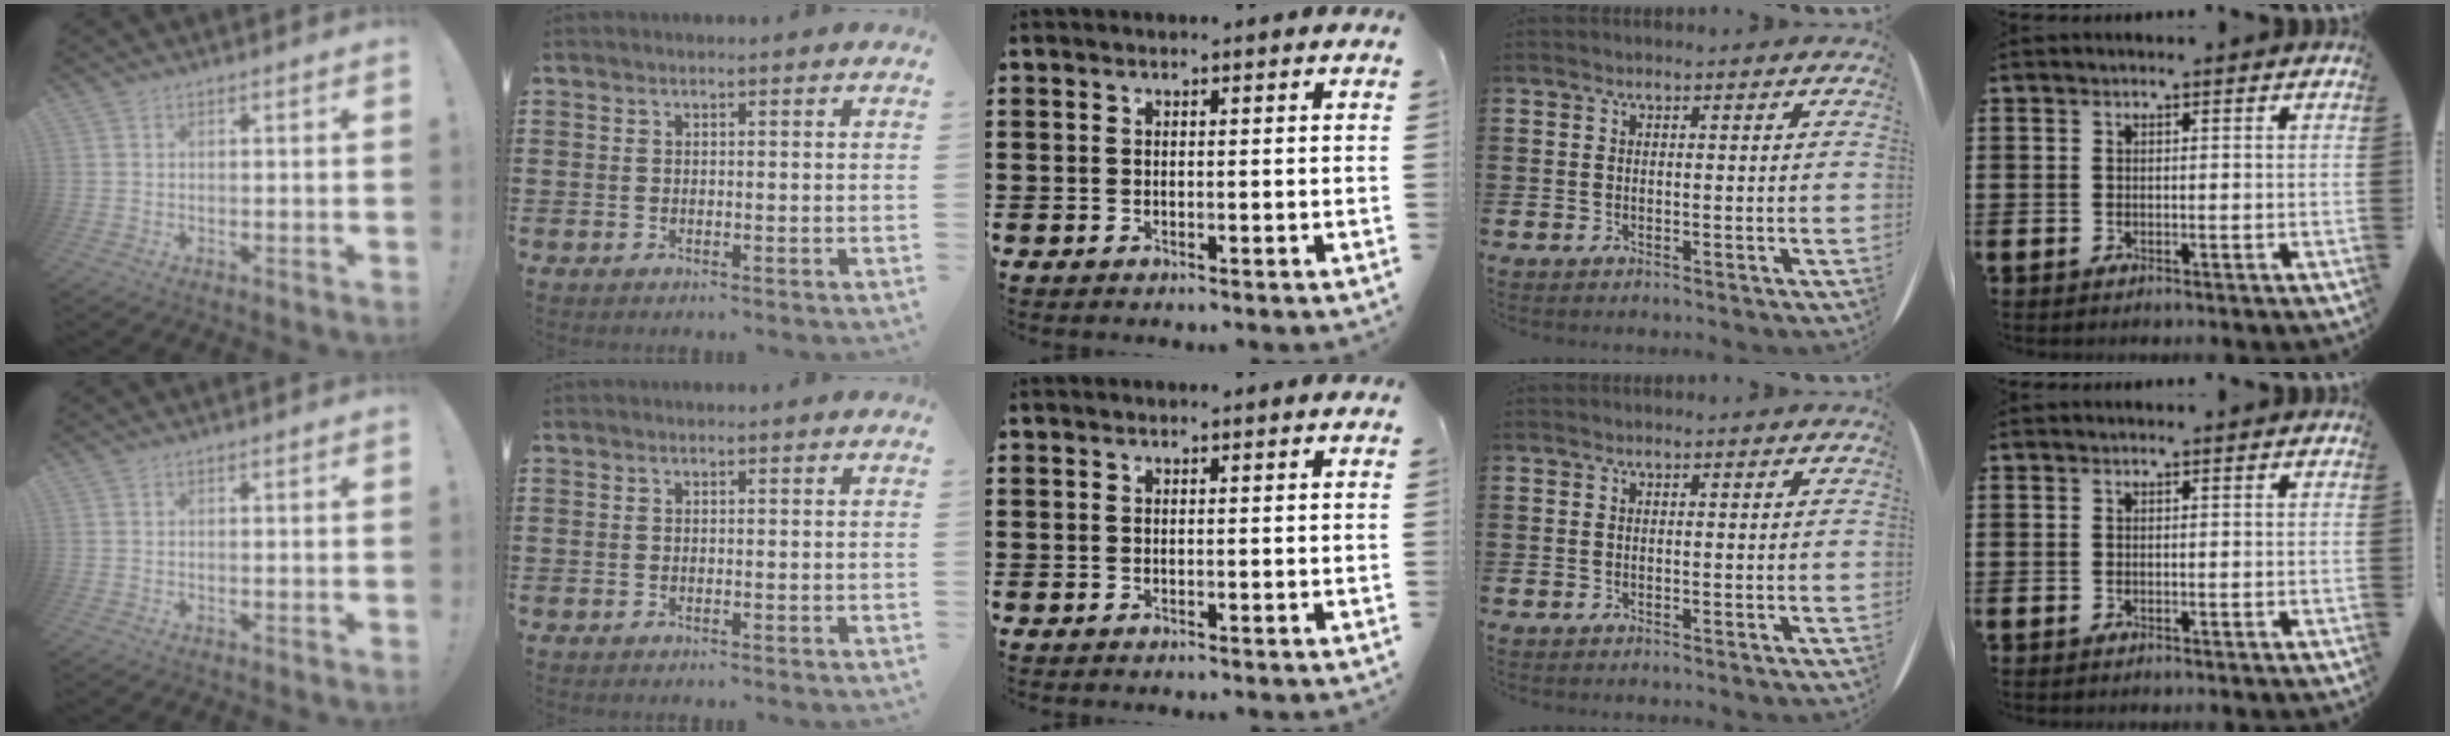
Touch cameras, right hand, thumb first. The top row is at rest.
{}